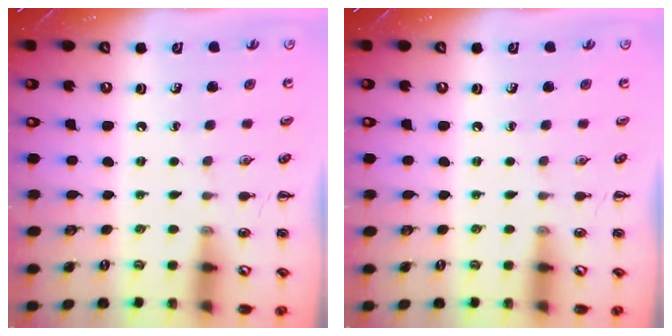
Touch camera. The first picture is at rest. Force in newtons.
{"total": 0.0}